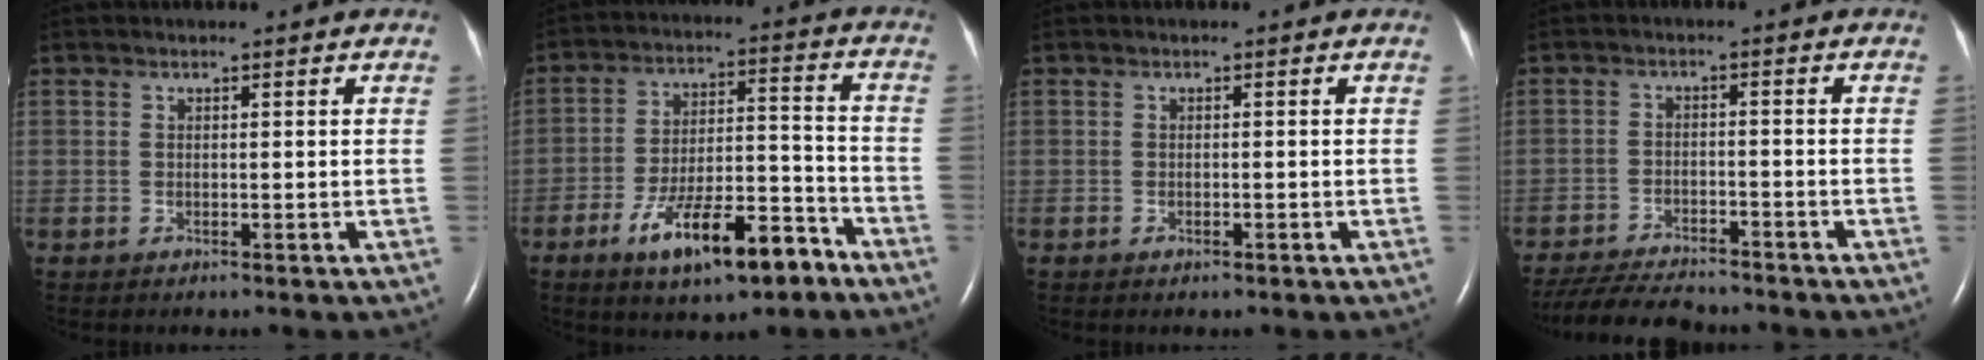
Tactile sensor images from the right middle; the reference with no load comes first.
{"total": 13.4, "force": [-8.3, 3.8, 9.9], "torque": [-0.165, 0.010, -0.132]}
{"total": 0.7, "force": [-0.5, 0.3, 0.5], "torque": [-0.011, 0.000, -0.005]}
{"total": 10.6, "force": [-9.7, 1.7, 4.0], "torque": [-0.067, -0.015, -0.153]}